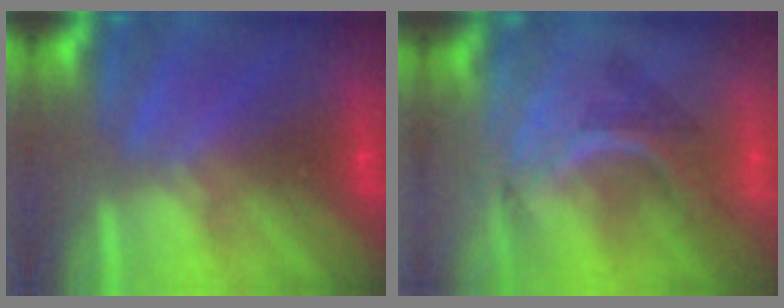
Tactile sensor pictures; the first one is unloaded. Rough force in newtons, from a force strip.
{"total": 3.2}